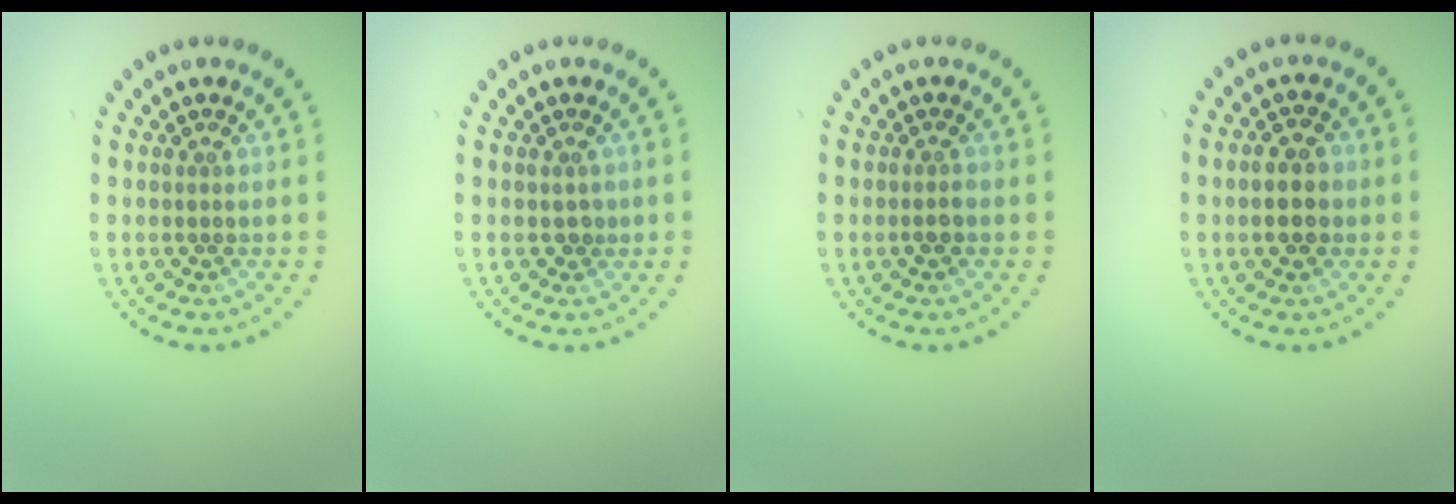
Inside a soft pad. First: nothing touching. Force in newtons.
{"total": 1.0, "press": 0.9, "slide": 0.4}
{"total": 0.9, "press": 0.9, "slide": 0.3}
{"total": 3.0, "press": 3.0, "slide": 0.3}